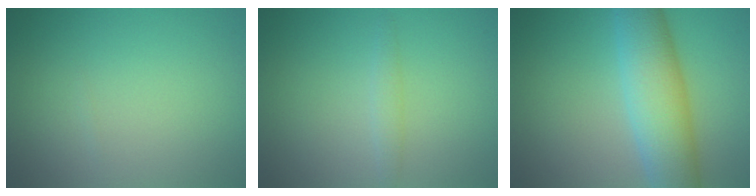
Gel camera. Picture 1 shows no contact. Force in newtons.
{"total": 1.1, "press": 1.1, "slide": 0.0}
{"total": 7.8, "press": 7.8, "slide": 0.1}